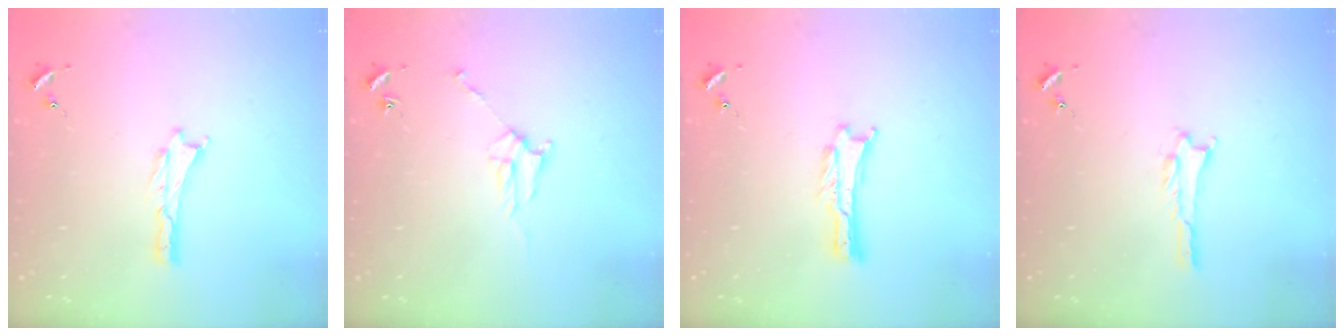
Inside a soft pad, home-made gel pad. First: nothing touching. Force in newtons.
{"total": 3.7, "press": 3.6, "slide": 0.5}
{"total": 0.0}
{"total": 0.5, "press": 0.5, "slide": 0.1}